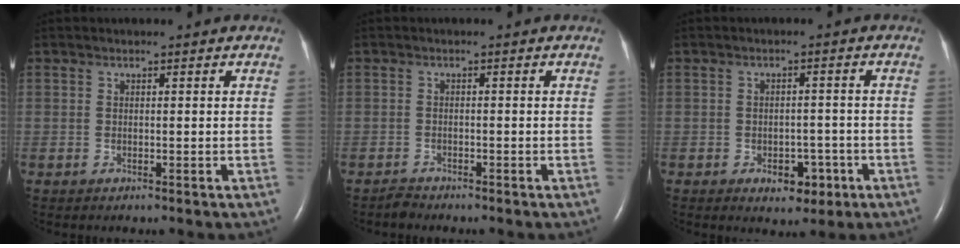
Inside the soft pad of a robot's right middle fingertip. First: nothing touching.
{"total": 1.1, "force": [-1.1, 0.2, -0.1], "torque": [-0.004, -0.005, -0.021]}
{"total": 4.4, "force": [-2.1, 2.6, 2.8], "torque": [-0.032, 0.006, -0.022]}